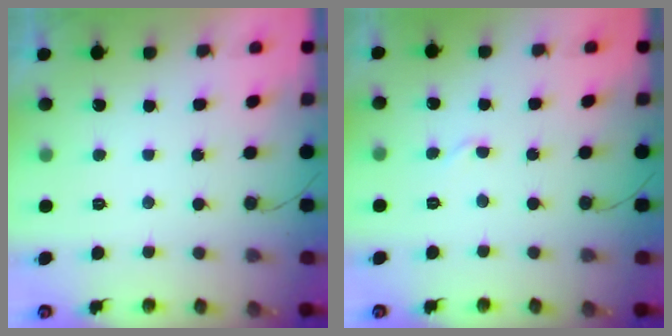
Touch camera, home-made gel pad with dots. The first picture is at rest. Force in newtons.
{"total": 2.7, "press": 2.7, "slide": 0.3}